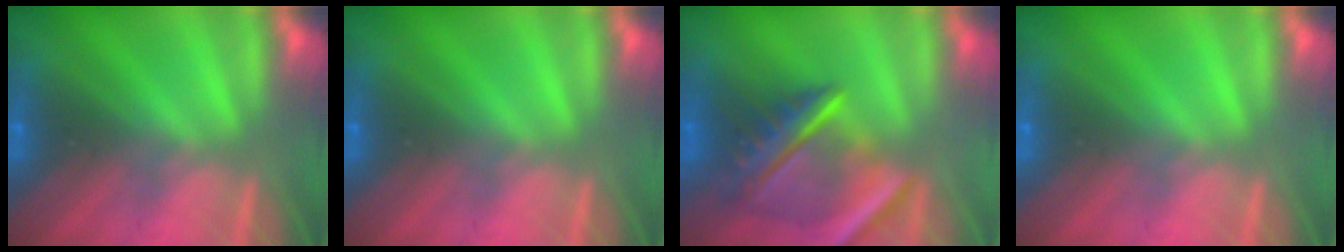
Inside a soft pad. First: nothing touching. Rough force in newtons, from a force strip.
{"total": 0.0}
{"total": 9.6}
{"total": 0.0}